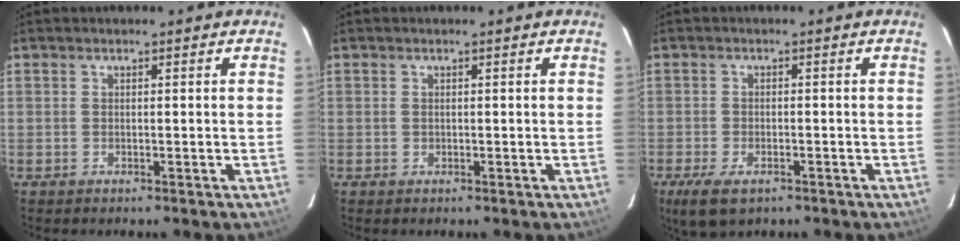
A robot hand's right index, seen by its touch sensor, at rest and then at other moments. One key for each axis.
{"total": 0.5, "fx": 0.0, "fy": 0.5, "fz": 0.2, "tx": -0.004, "ty": 0.001, "tz": 0.000}
{"total": 6.2, "fx": -3.8, "fy": 2.8, "fz": 4.0, "tx": -0.097, "ty": -0.022, "tz": -0.067}